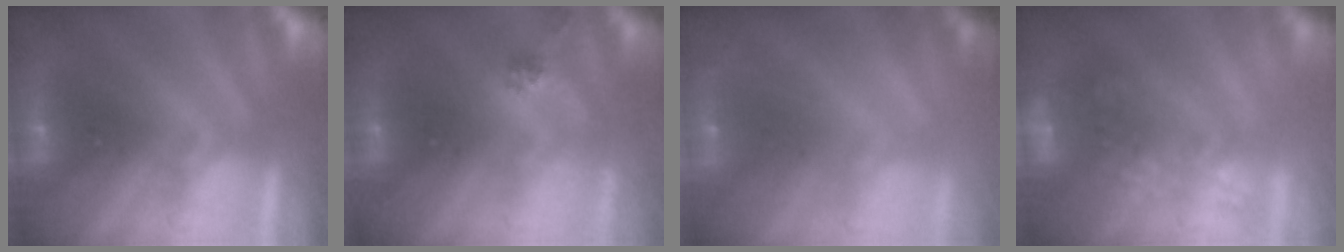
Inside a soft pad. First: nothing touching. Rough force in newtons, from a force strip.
{"total": 2.3}
{"total": 7.4}
{"total": 5.8}